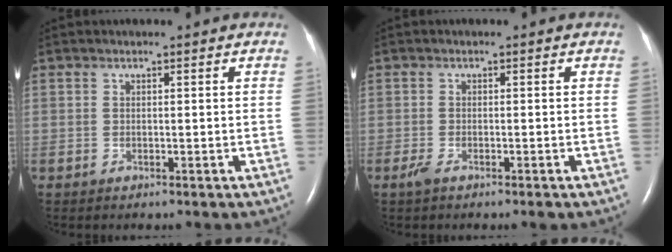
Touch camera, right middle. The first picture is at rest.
{"total": 1.9, "force": [-1.3, 0.3, 1.3], "torque": [-0.034, -0.006, -0.026]}